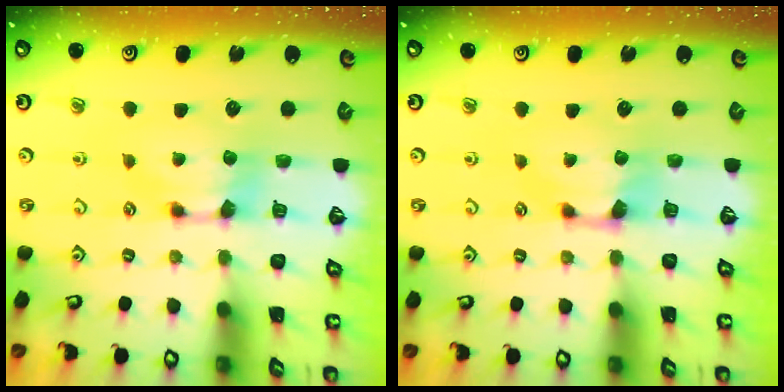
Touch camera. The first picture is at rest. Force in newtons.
{"total": 0.9, "press": 0.2, "slide": 0.9}